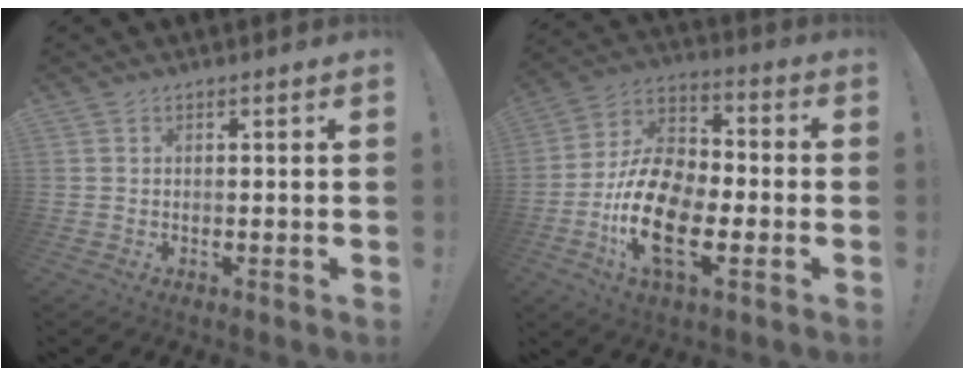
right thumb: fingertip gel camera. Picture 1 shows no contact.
{"total": 18.8, "force": [-6.3, 10.4, 14.4], "torque": [-0.275, 0.031, -0.102]}